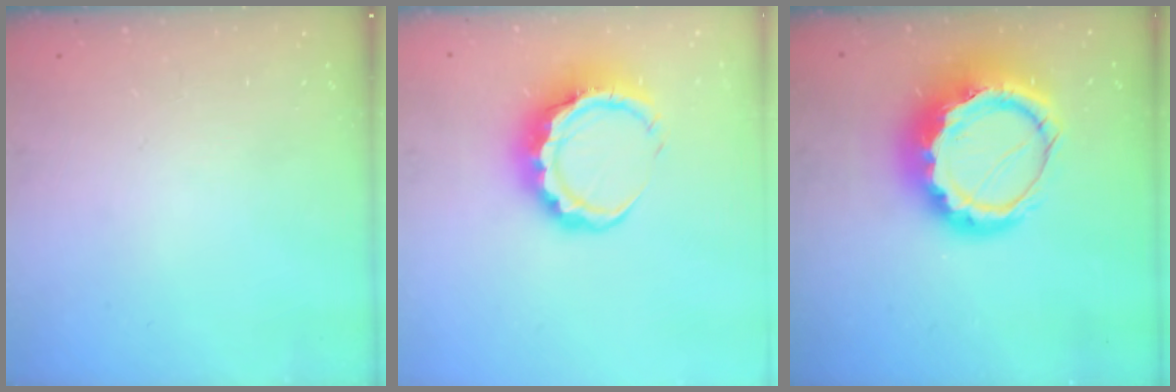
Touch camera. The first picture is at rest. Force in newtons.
{"total": 10.2, "press": 10.0, "slide": 1.9}
{"total": 15.7, "press": 15.4, "slide": 2.8}